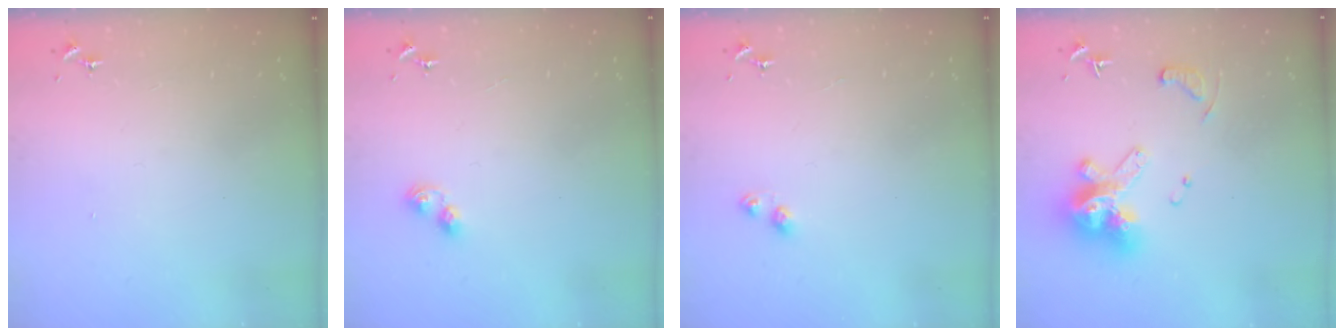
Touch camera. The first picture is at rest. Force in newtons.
{"total": 4.8, "press": 4.7, "slide": 0.5}
{"total": 3.5, "press": 3.4, "slide": 0.6}
{"total": 14.9, "press": 14.9, "slide": 1.3}